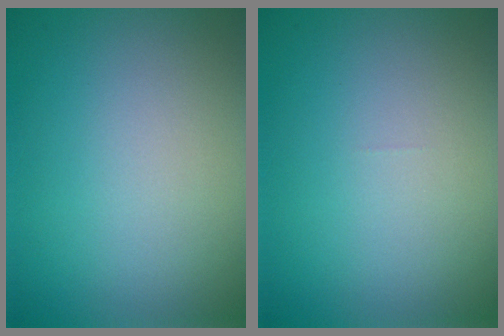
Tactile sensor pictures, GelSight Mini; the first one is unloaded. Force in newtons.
{"total": 0.0}